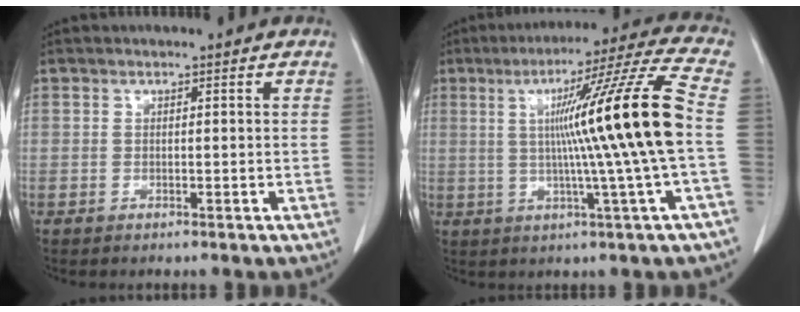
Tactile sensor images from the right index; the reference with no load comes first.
{"total": 17.2, "force": [0.7, -3.1, 16.9], "torque": [-0.249, 0.003, 0.005]}